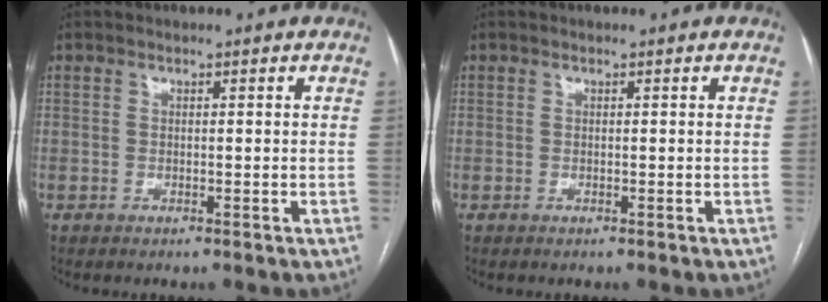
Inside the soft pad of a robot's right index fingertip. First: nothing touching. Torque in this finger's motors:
{"motor_torque": [0.00, 0.00, 0.00, 0.01]}